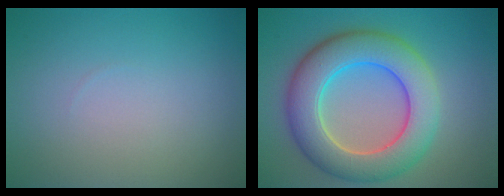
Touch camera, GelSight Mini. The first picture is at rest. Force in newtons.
{"total": 9.0, "press": 9.0, "slide": 0.5}